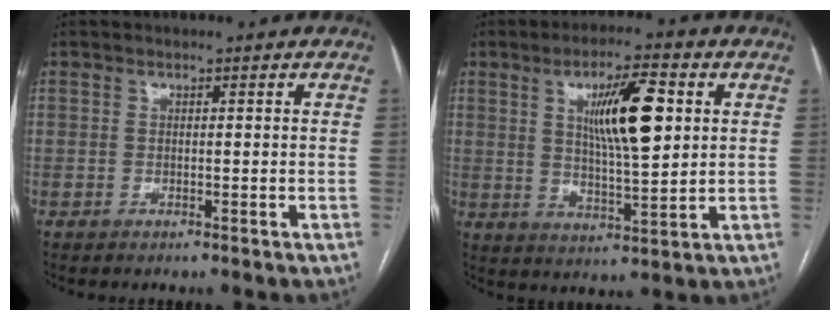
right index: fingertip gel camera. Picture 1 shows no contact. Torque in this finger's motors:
{"motor_torque": [0.51, 0.15, 0.43, 0.14]}